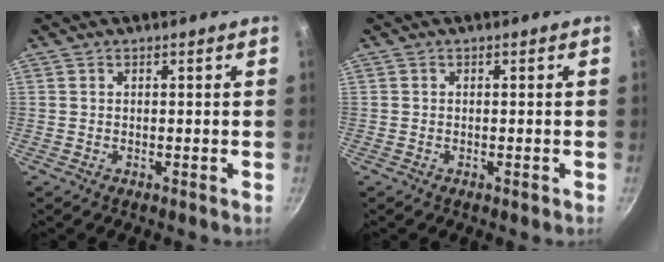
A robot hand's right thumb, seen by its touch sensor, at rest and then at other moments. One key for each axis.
{"total": 0.6, "fx": -0.3, "fy": 0.3, "fz": 0.4, "tx": -0.004, "ty": 0.002, "tz": -0.007}